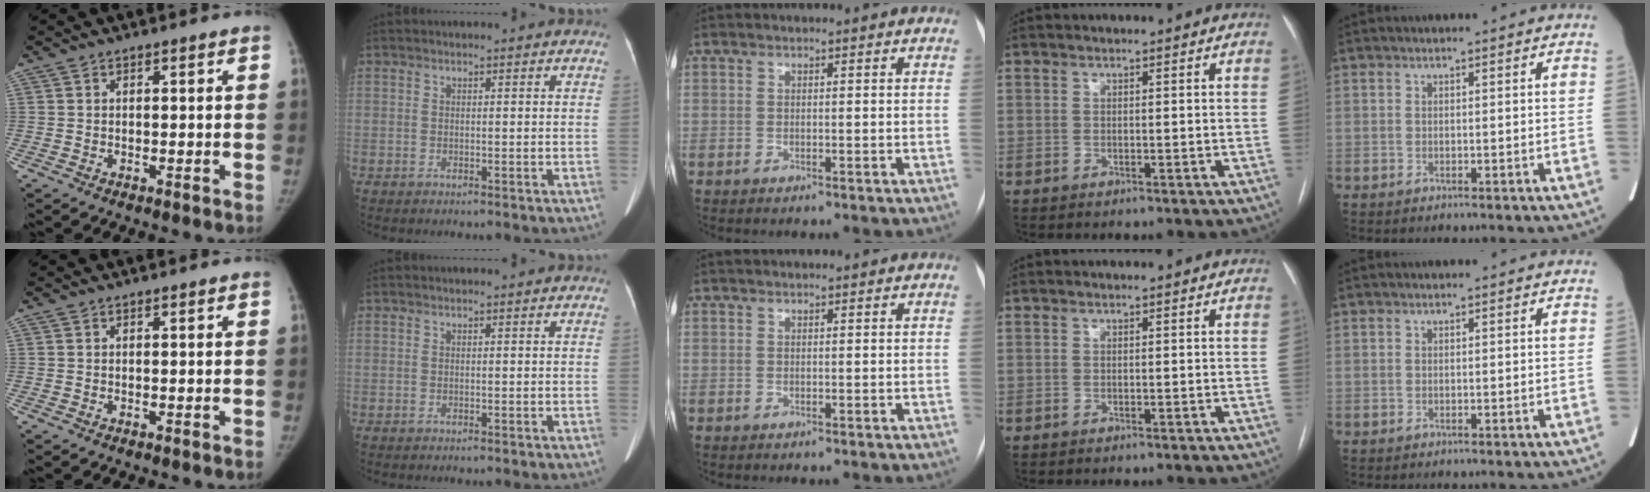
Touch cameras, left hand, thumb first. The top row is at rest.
{}